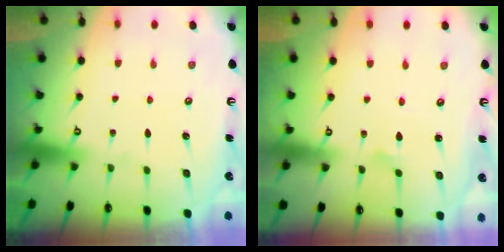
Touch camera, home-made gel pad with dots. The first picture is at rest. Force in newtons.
{"total": 1.5, "press": 1.5, "slide": 0.1}